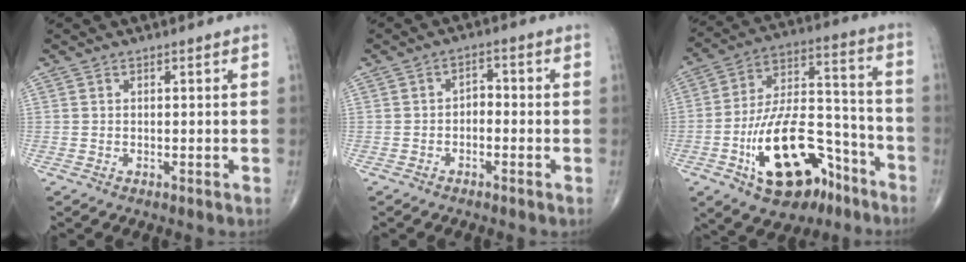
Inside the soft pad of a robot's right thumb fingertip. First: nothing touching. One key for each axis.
{"total": 2.7, "fx": -0.9, "fy": 1.8, "fz": 1.8, "tx": -0.015, "ty": 0.023, "tz": -0.024}
{"total": 20.8, "fx": -10.3, "fy": 10.8, "fz": 14.4, "tx": -0.220, "ty": 0.088, "tz": -0.160}